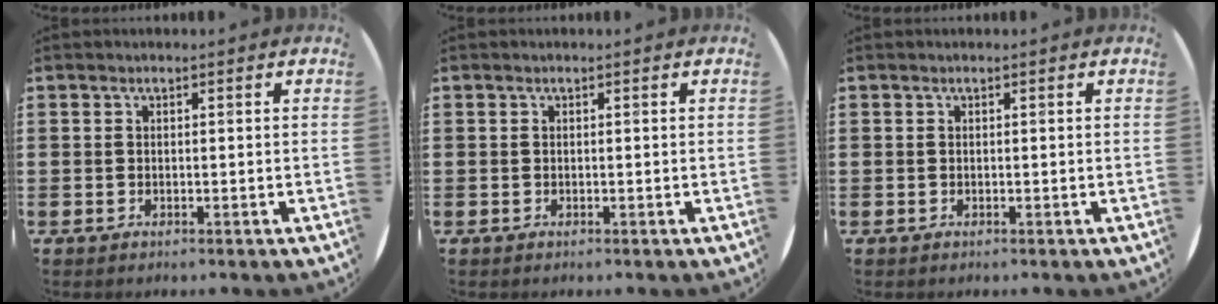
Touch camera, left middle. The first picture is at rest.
{"total": 0.0}
{"total": 0.0}